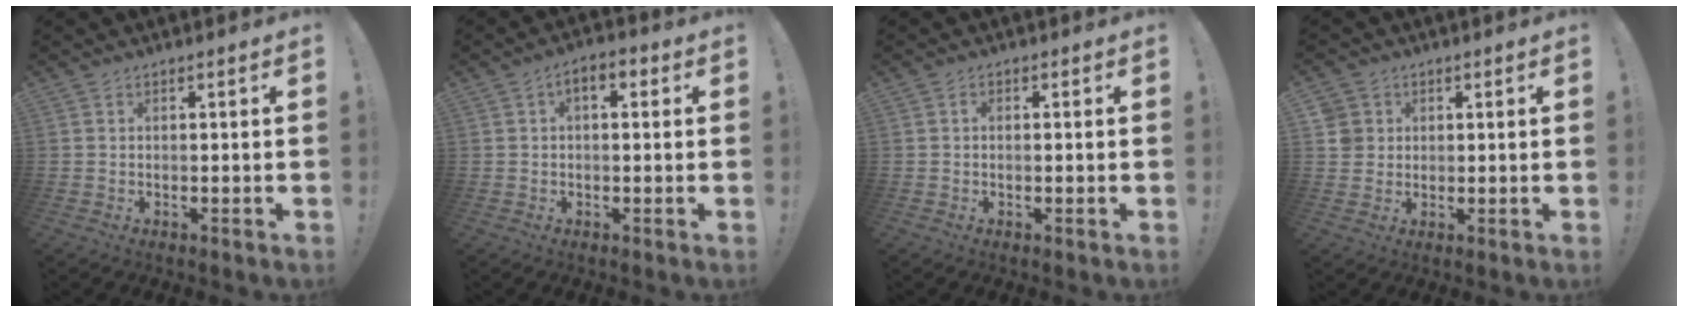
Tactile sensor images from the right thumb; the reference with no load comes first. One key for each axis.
{"total": 4.3, "fx": 0.6, "fy": 2.3, "fz": 3.6, "tx": -0.054, "ty": 0.006, "tz": 0.008}
{"total": 0.9, "fx": -0.3, "fy": 0.4, "fz": 0.7, "tx": -0.017, "ty": 0.005, "tz": -0.005}
{"total": 4.7, "fx": 1.5, "fy": 4.4, "fz": 1.0, "tx": -0.013, "ty": -0.001, "tz": 0.031}